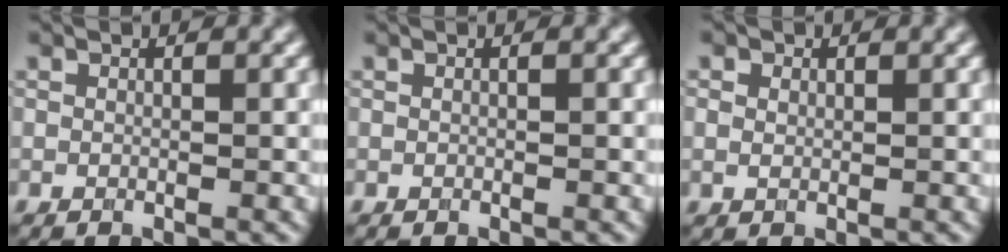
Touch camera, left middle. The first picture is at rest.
{"total": 0.0}
{"total": 1.2, "force": [0.5, 0.9, 0.6], "torque": [-0.008, -0.002, 0.008]}